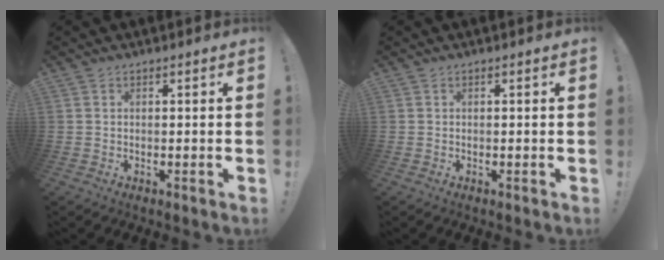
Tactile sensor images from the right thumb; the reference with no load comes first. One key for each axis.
{"total": 0.0}